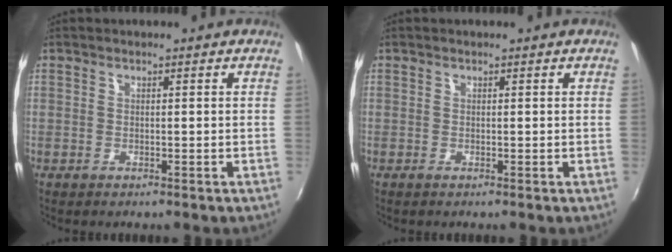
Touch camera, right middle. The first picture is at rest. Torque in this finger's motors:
{"motor_torque": [0.00, 0.00, 0.00, 0.00]}